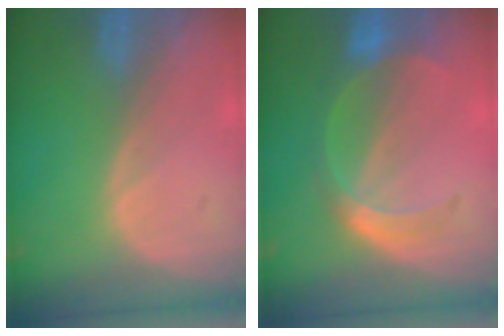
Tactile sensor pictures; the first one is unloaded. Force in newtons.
{"total": 5.6, "press": 5.3, "slide": 1.9}